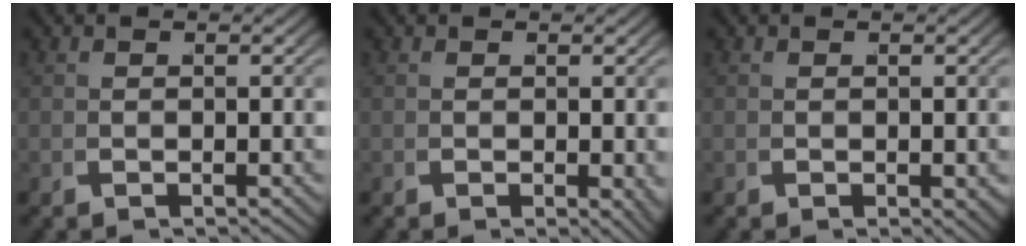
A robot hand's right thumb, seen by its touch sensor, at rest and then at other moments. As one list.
[{"total": 1.3, "force": [0.0, 0.6, 1.1], "torque": [-0.013, -0.005, 0.003]}, {"total": 0.9, "force": [0.0, 0.5, 0.8], "torque": [-0.008, -0.004, 0.003]}]